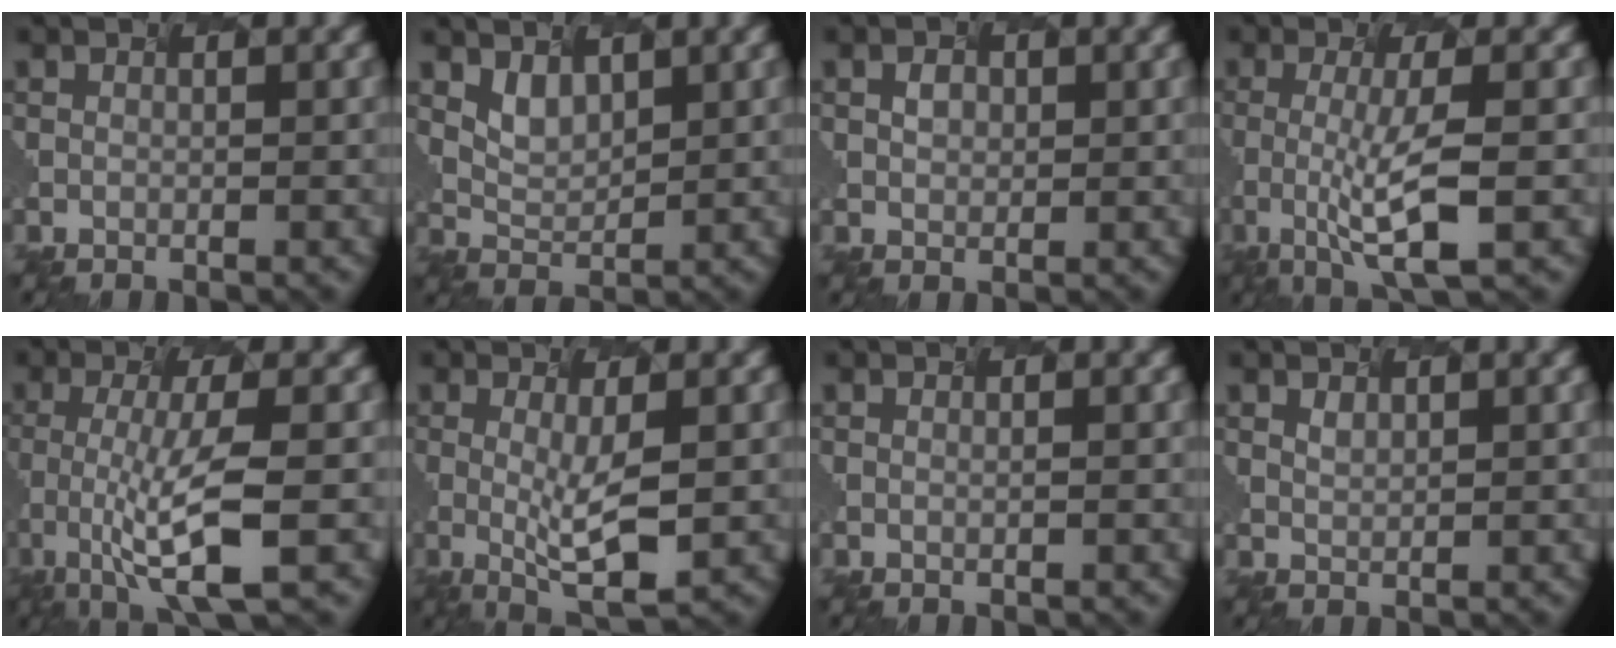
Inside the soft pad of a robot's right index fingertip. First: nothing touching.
{"total": 0.7, "force": [0.6, 0.2, -0.1], "torque": [-0.031, -0.015, 0.049]}
{"total": 0.9, "force": [-0.3, -0.2, -0.8], "torque": [-0.013, -0.006, 0.026]}
{"total": 4.3, "force": [-1.8, 0.2, 3.9], "torque": [-0.092, -0.014, -0.002]}
{"total": 5.9, "force": [-2.8, 0.5, 5.1], "torque": [-0.112, -0.012, -0.024]}
{"total": 3.5, "force": [-1.2, 0.3, 3.3], "torque": [-0.075, -0.014, 0.014]}
{"total": 0.0}
{"total": 1.2, "force": [0.2, -0.8, -0.9], "torque": [-0.012, -0.009, 0.036]}